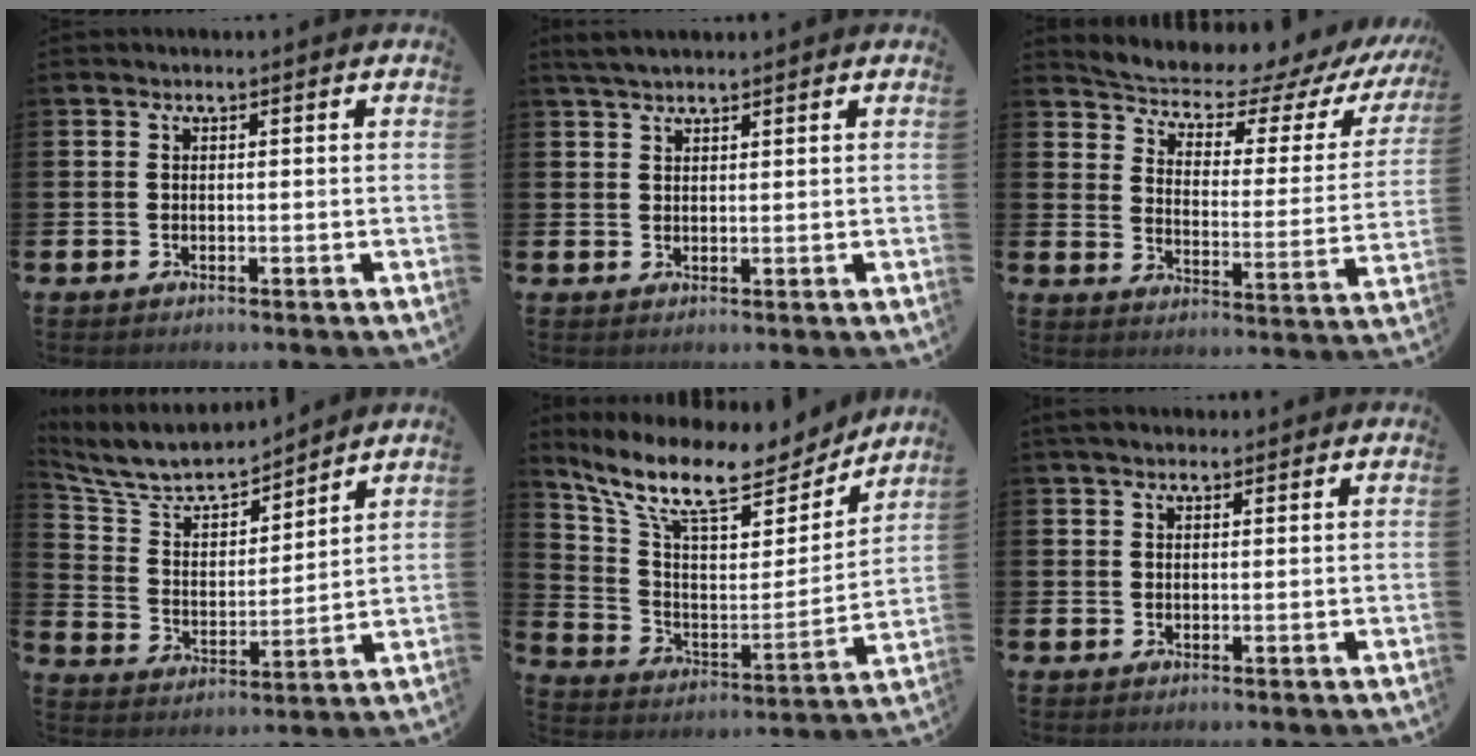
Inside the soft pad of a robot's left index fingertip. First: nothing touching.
{"total": 3.0, "force": [2.7, 0.6, 1.1], "torque": [-0.019, -0.003, 0.048]}
{"total": 6.1, "force": [5.6, 1.4, 1.9], "torque": [-0.058, -0.049, 0.088]}
{"total": 8.8, "force": [8.3, 2.0, 2.1], "torque": [-0.082, -0.060, 0.149]}
{"total": 12.4, "force": [10.4, 3.4, 6.0], "torque": [-0.141, -0.070, 0.176]}
{"total": 2.6, "force": [2.3, 0.8, 0.9], "torque": [-0.005, -0.005, 0.039]}